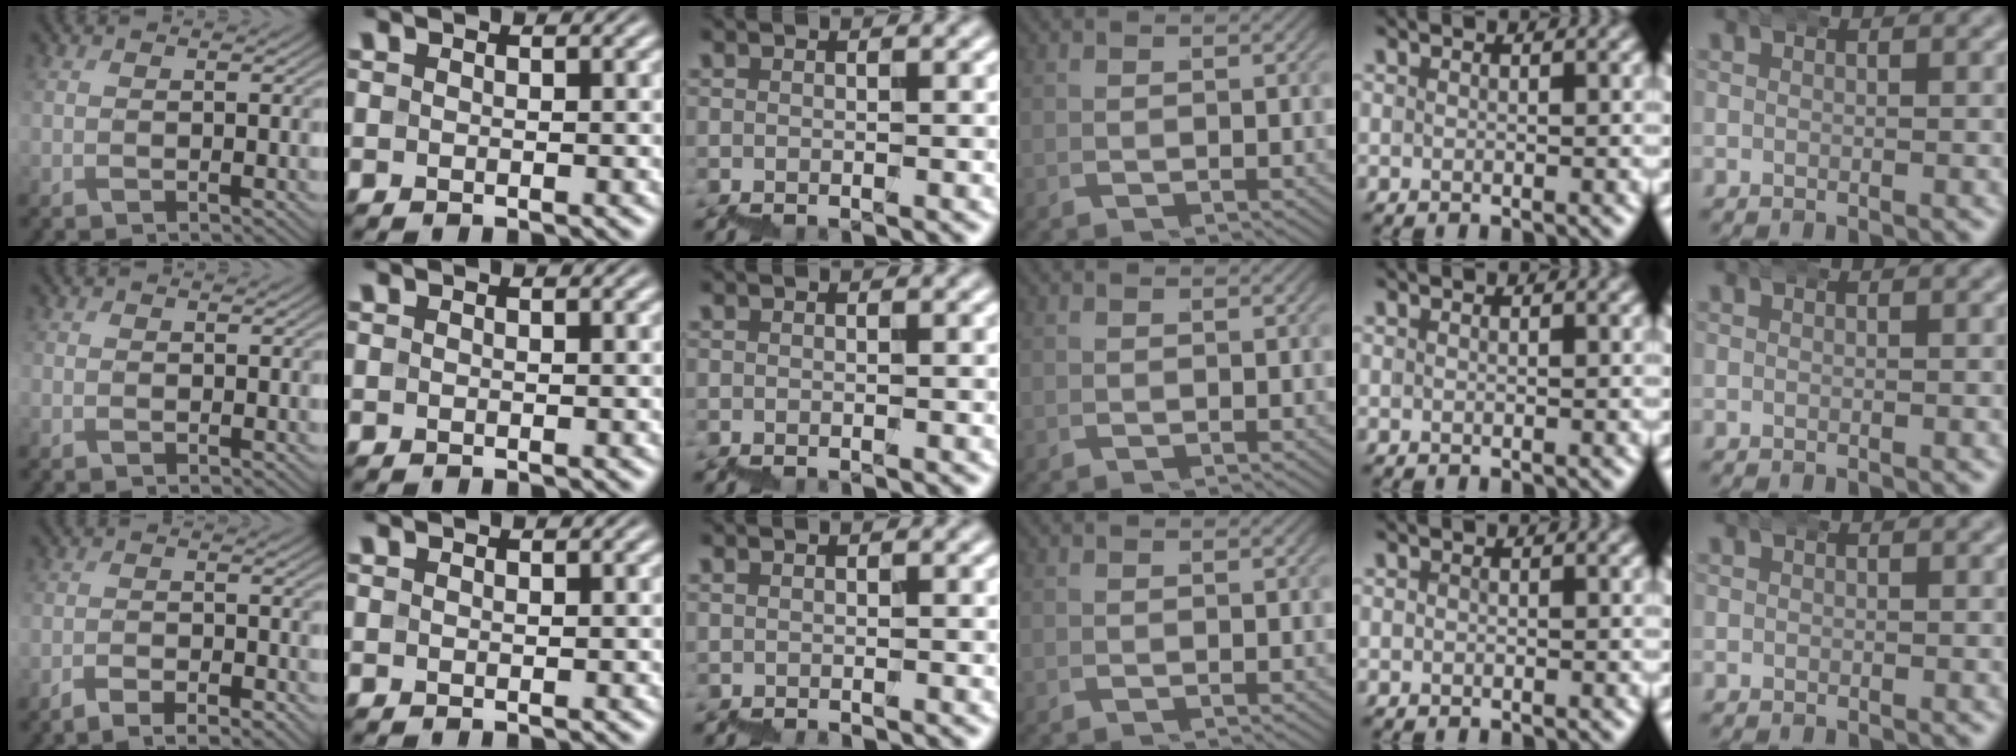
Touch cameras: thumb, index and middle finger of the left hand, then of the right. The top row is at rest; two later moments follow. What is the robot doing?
{"motion": "wrap", "object": "bubble wrap"}